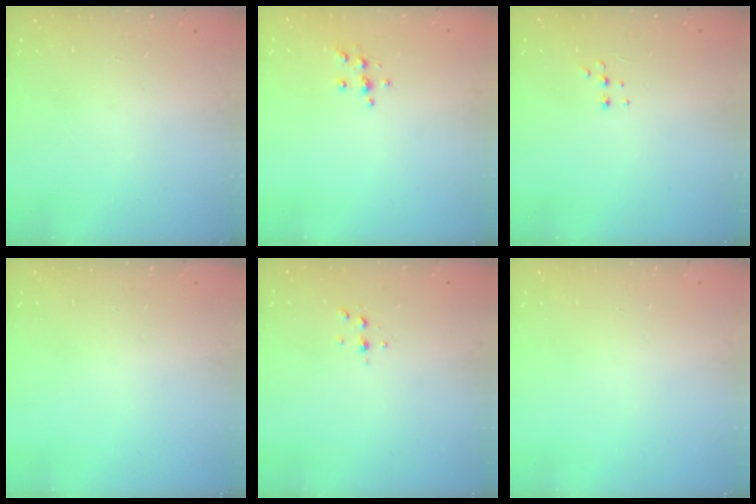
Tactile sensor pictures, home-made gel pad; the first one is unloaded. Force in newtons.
{"total": 5.1, "press": 5.1, "slide": 0.3}
{"total": 3.4, "press": 3.3, "slide": 0.6}
{"total": 0.0}
{"total": 3.7, "press": 3.6, "slide": 0.5}
{"total": 0.0}